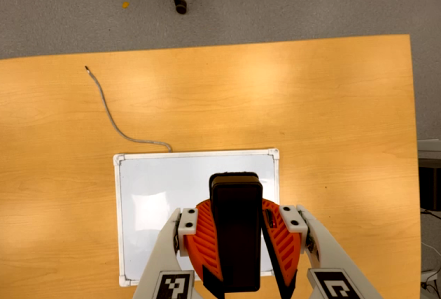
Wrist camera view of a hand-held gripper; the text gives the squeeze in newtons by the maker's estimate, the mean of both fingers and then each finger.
{"total": 12.2, "left": 11.6, "right": 12.9}